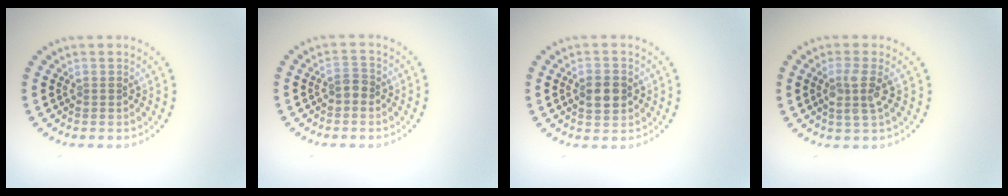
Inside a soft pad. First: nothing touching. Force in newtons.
{"total": 1.3, "press": 1.2, "slide": 0.5}
{"total": 3.0, "press": 3.0, "slide": 0.1}
{"total": 2.5, "press": 2.2, "slide": 1.2}